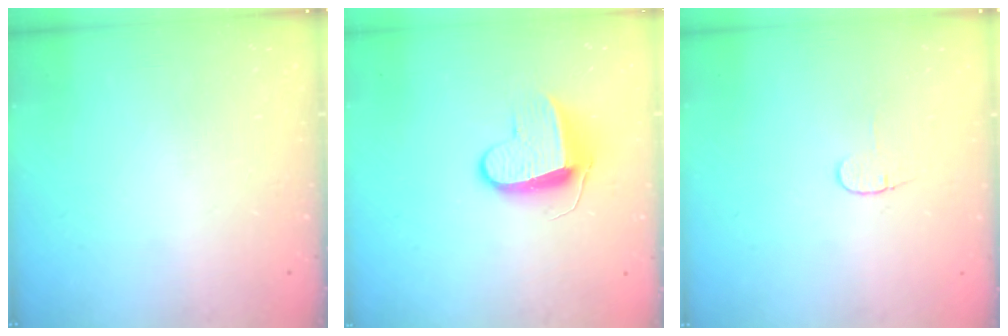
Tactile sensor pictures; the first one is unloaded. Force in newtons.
{"total": 9.0, "press": 9.0, "slide": 0.6}
{"total": 3.7, "press": 3.6, "slide": 0.4}